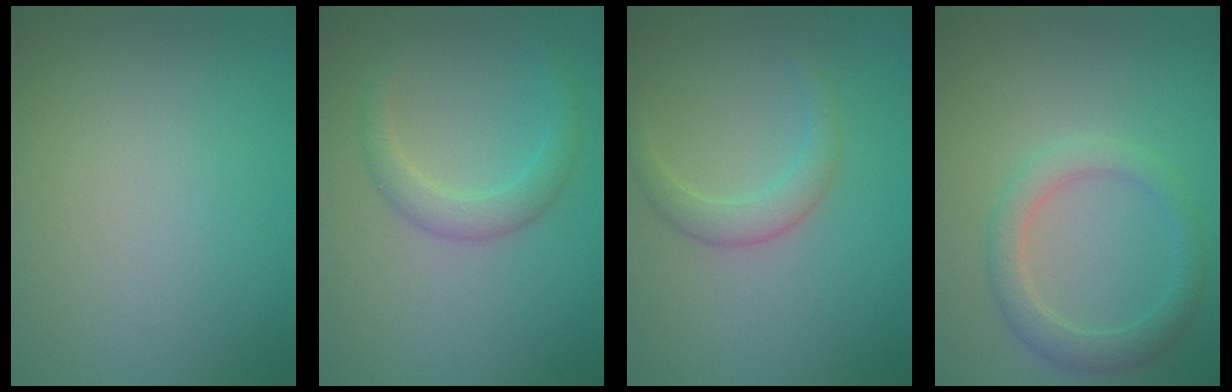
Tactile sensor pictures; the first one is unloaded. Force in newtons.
{"total": 2.3, "press": 2.3, "slide": 0.0}
{"total": 2.2, "press": 2.1, "slide": 0.1}
{"total": 2.8, "press": 2.8, "slide": 0.1}